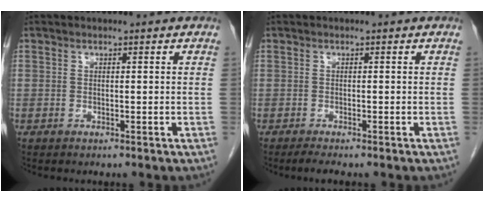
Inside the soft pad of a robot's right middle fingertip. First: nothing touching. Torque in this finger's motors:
{"motor_torque": [0.36, -0.18, 0.02, 0.02]}